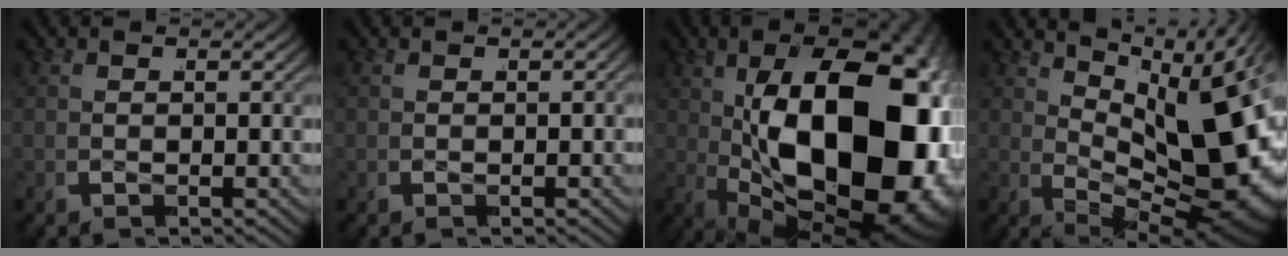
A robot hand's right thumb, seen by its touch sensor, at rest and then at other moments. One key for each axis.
{"total": 0.0}
{"total": 31.8, "fx": -3.1, "fy": 17.8, "fz": 26.2, "tx": -0.399, "ty": -0.060, "tz": -0.010}
{"total": 17.4, "fx": -0.7, "fy": 9.7, "fz": 14.4, "tx": -0.223, "ty": -0.022, "tz": 0.005}